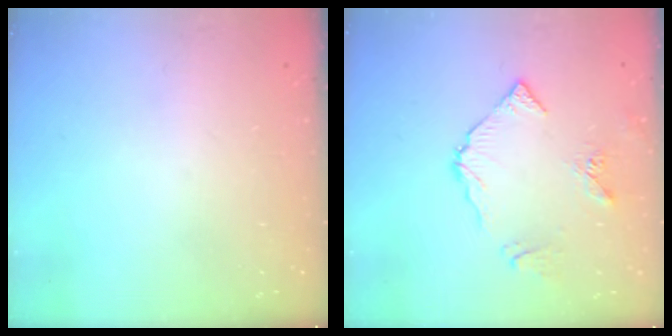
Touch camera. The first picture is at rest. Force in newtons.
{"total": 8.5, "press": 8.5, "slide": 0.2}